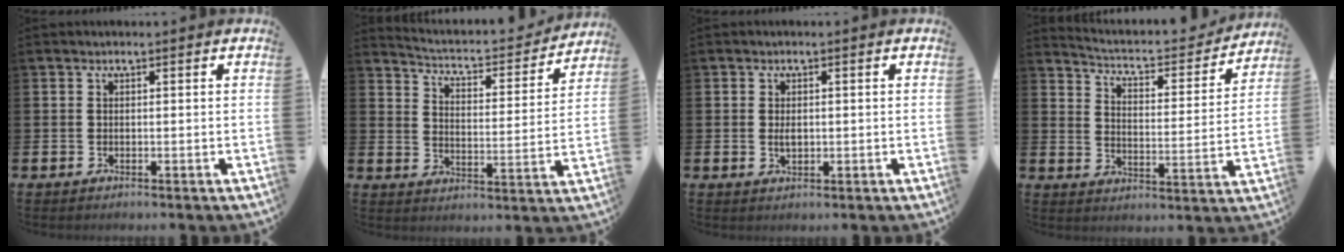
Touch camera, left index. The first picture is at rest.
{"total": 4.4, "force": [4.1, 1.1, 1.0], "torque": [-0.048, -0.036, 0.062]}
{"total": 1.7, "force": [0.1, 0.9, 1.4], "torque": [-0.025, 0.004, 0.000]}
{"total": 4.9, "force": [4.4, 1.3, 1.5], "torque": [-0.058, -0.034, 0.068]}